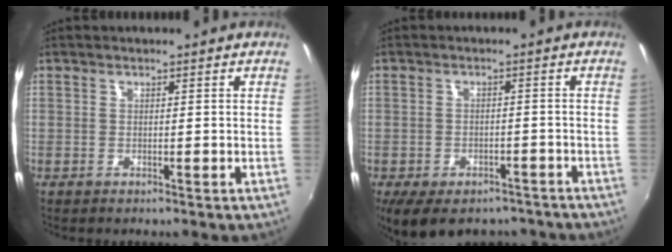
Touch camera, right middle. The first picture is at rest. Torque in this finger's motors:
{"motor_torque": [1.10, -1.04, 0.46, 0.14]}